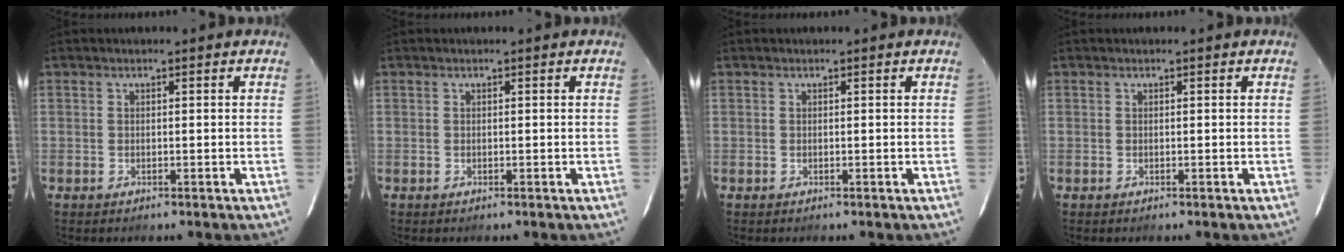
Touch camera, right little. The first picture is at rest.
{"total": 0.0}
{"total": 0.0}
{"total": 0.0}